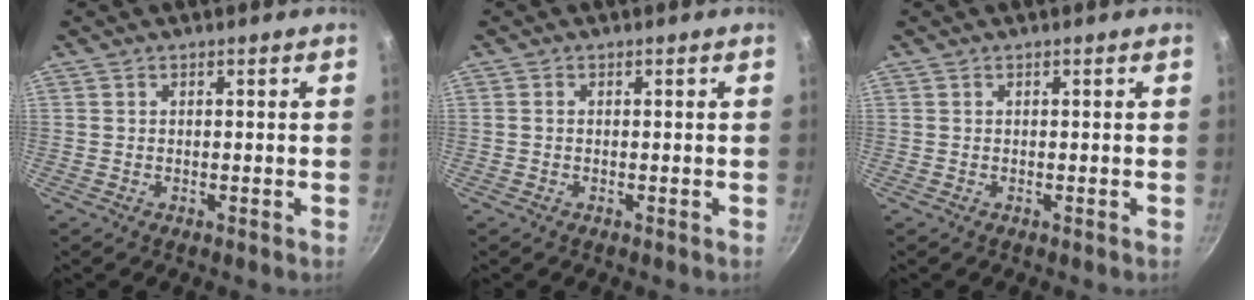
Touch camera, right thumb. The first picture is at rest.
{"total": 0.5, "force": [-0.1, 0.4, 0.3], "torque": [-0.003, 0.003, -0.003]}
{"total": 0.0}